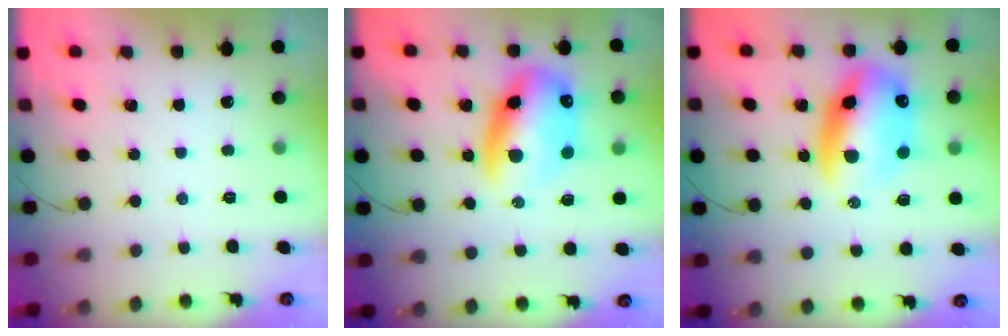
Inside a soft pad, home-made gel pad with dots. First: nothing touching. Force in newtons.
{"total": 15.4, "press": 15.0, "slide": 3.5}
{"total": 15.8, "press": 15.3, "slide": 4.2}